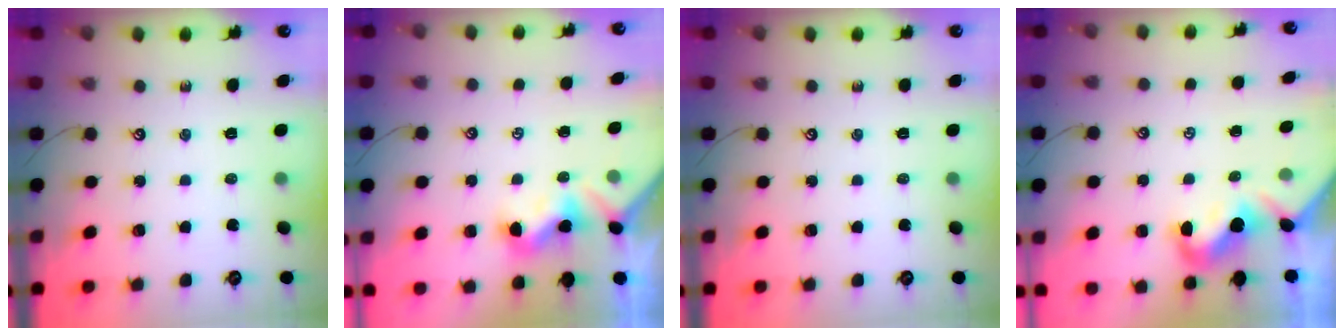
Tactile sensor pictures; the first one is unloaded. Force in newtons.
{"total": 1.4, "press": 1.3, "slide": 0.5}
{"total": 0.0}
{"total": 1.9, "press": 1.8, "slide": 0.6}